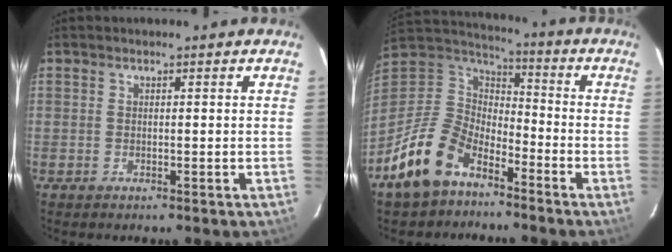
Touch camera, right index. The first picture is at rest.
{"total": 15.4, "force": [-9.8, 8.6, 8.3], "torque": [-0.198, 0.008, -0.182]}